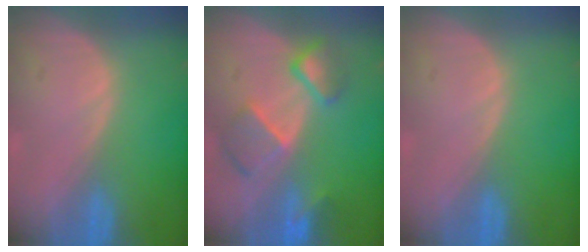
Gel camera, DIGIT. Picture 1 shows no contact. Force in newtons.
{"total": 7.4, "press": 6.8, "slide": 2.8}
{"total": 0.0}